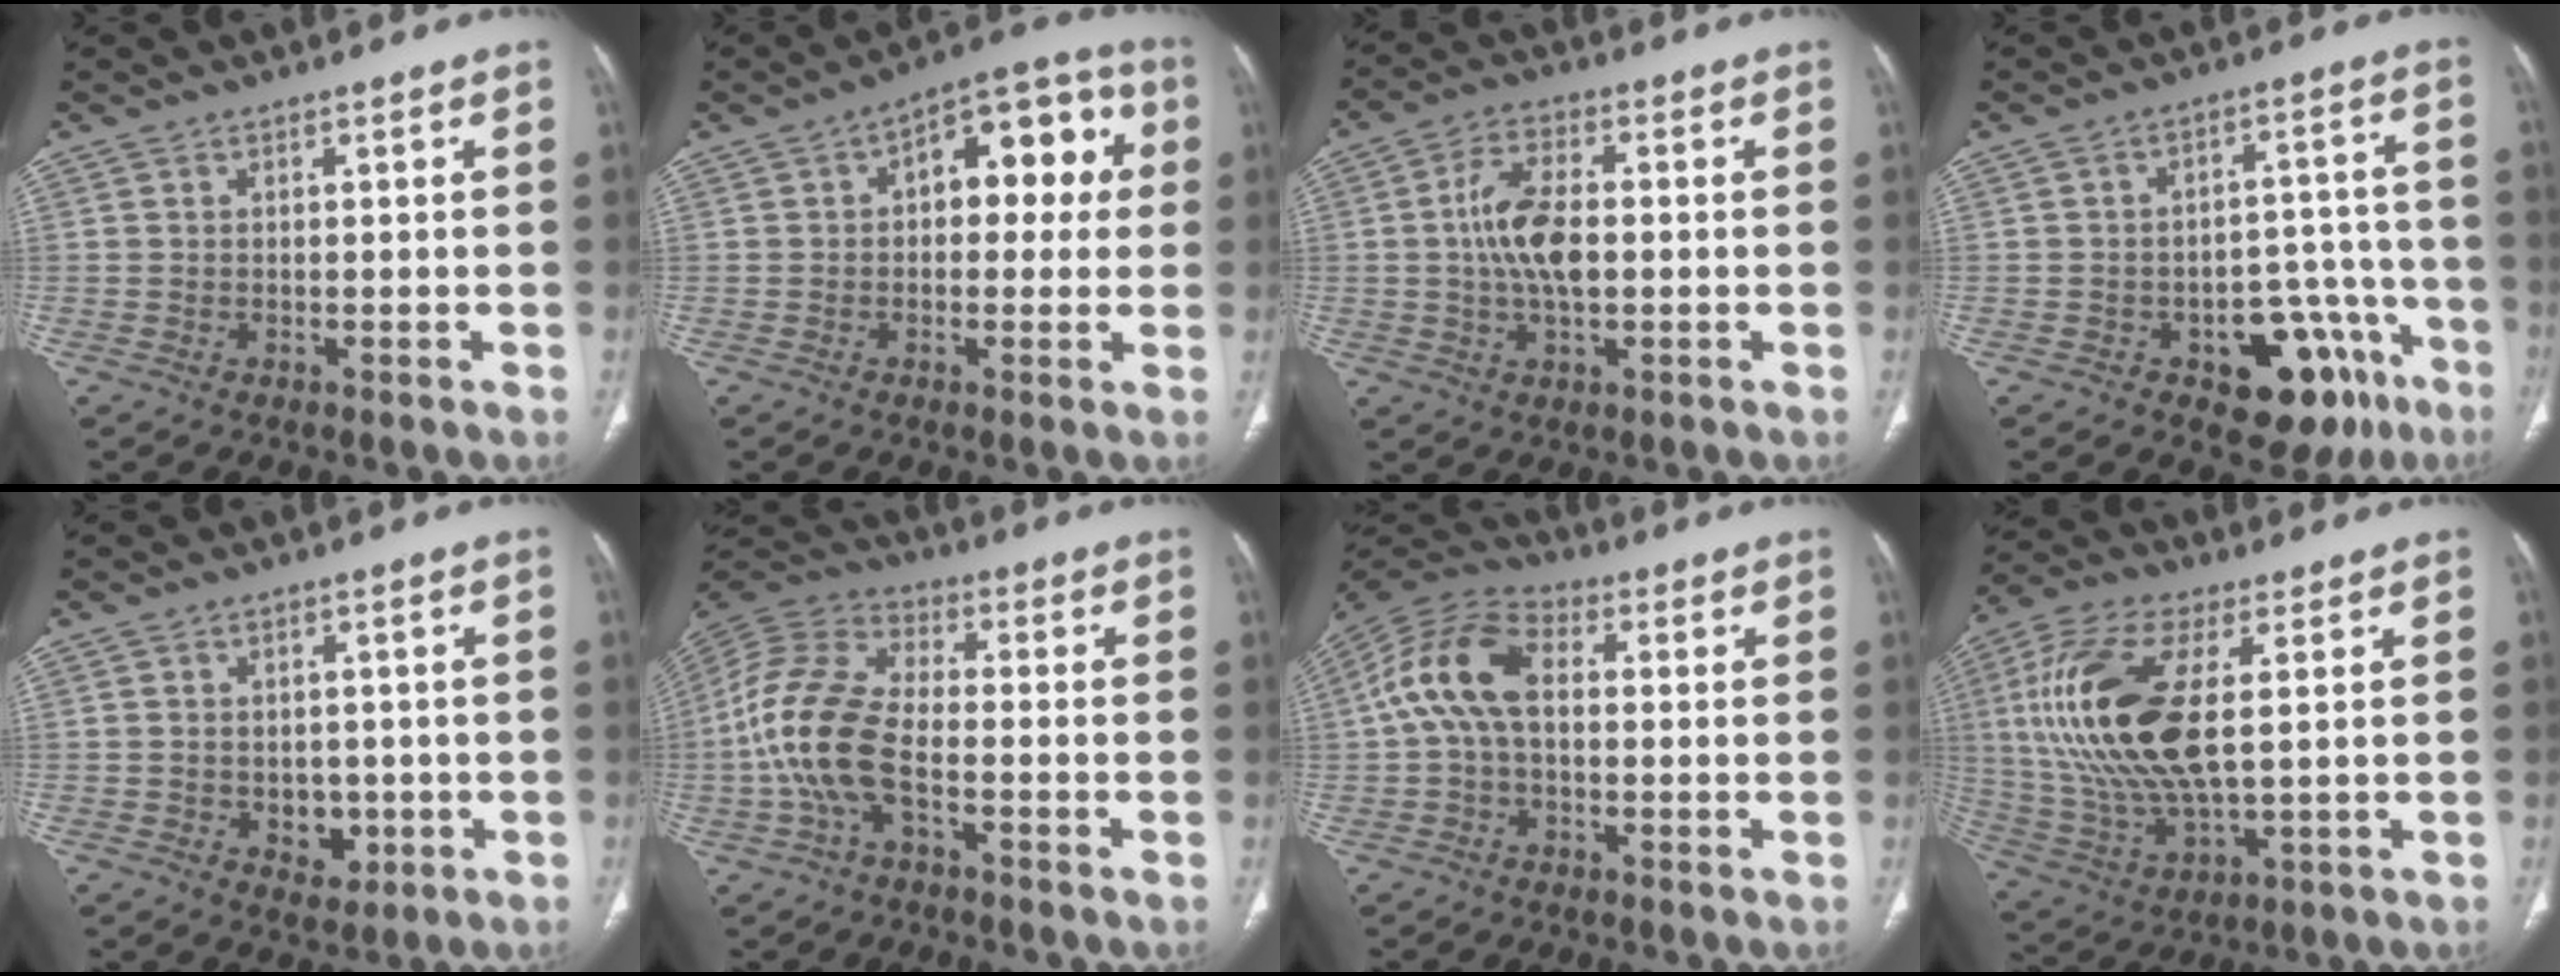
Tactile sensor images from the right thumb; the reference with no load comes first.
{"total": 13.6, "force": [2.5, 7.6, 10.9], "torque": [-0.089, 0.035, 0.026]}
{"total": 9.8, "force": [0.0, 4.9, 8.5], "torque": [-0.164, 0.008, -0.002]}
{"total": 15.0, "force": [-7.8, 8.4, 9.6], "torque": [-0.076, 0.063, -0.097]}
{"total": 4.6, "force": [-0.9, 3.6, 2.6], "torque": [-0.013, 0.003, -0.004]}
{"total": 13.7, "force": [-3.6, 6.9, 11.3], "torque": [-0.253, 0.034, -0.076]}
{"total": 11.7, "force": [0.6, 7.0, 9.4], "torque": [-0.186, 0.032, 0.000]}
{"total": 20.8, "force": [2.9, 8.8, 18.6], "torque": [-0.407, -0.007, 0.059]}